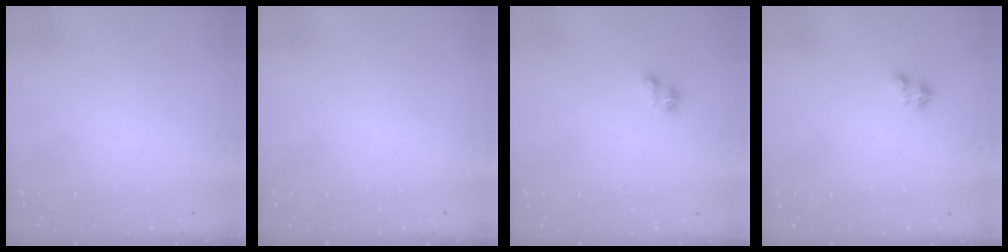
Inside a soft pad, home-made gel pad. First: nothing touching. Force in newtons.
{"total": 0.0}
{"total": 1.9, "press": 1.8, "slide": 0.2}
{"total": 1.8, "press": 1.8, "slide": 0.4}